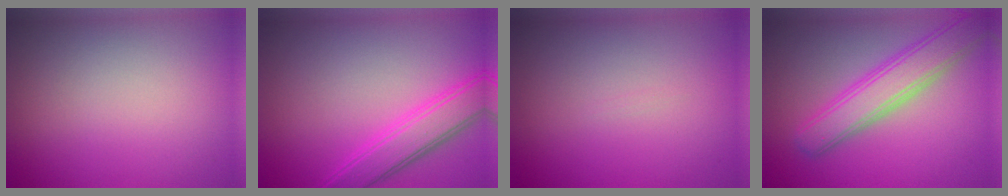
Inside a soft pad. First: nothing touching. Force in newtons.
{"total": 4.2, "press": 4.2, "slide": 0.3}
{"total": 0.0}
{"total": 5.5, "press": 5.5, "slide": 0.2}